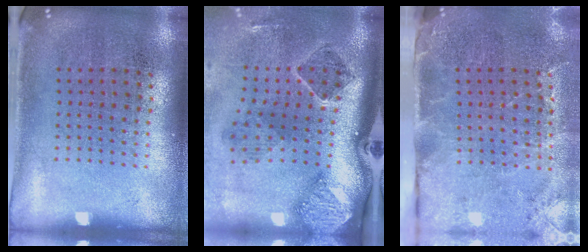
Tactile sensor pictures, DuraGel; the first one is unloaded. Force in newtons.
{"total": 3.1, "press": 2.0, "slide": 2.3}
{"total": 3.9, "press": 3.2, "slide": 2.3}